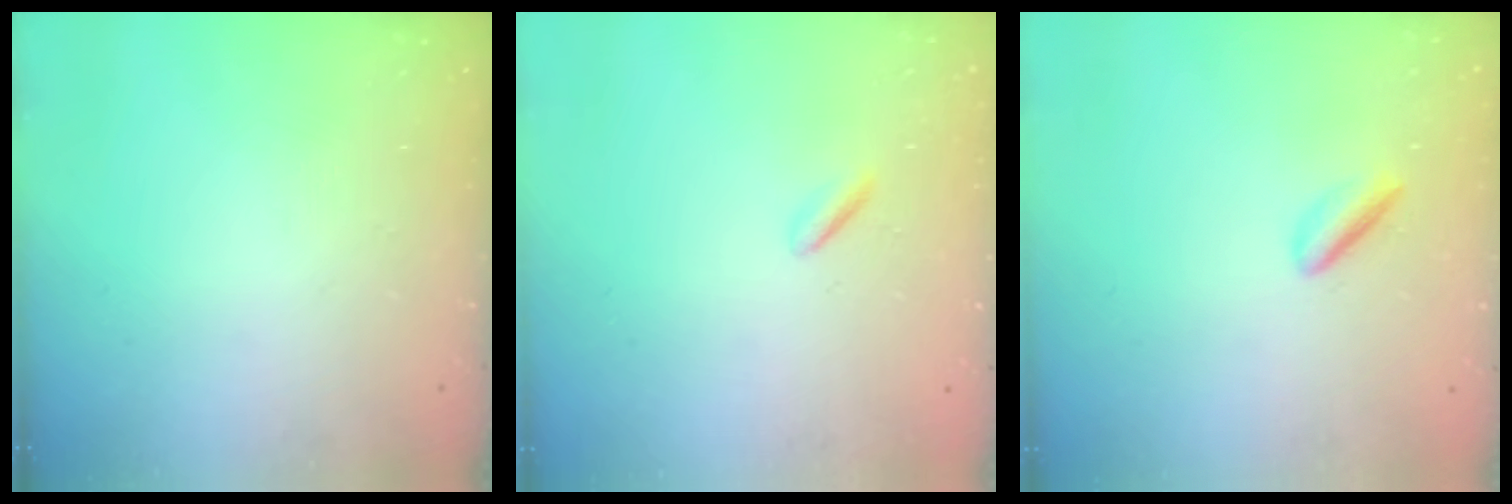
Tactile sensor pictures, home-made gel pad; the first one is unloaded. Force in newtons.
{"total": 0.0}
{"total": 2.0, "press": 2.0, "slide": 0.3}